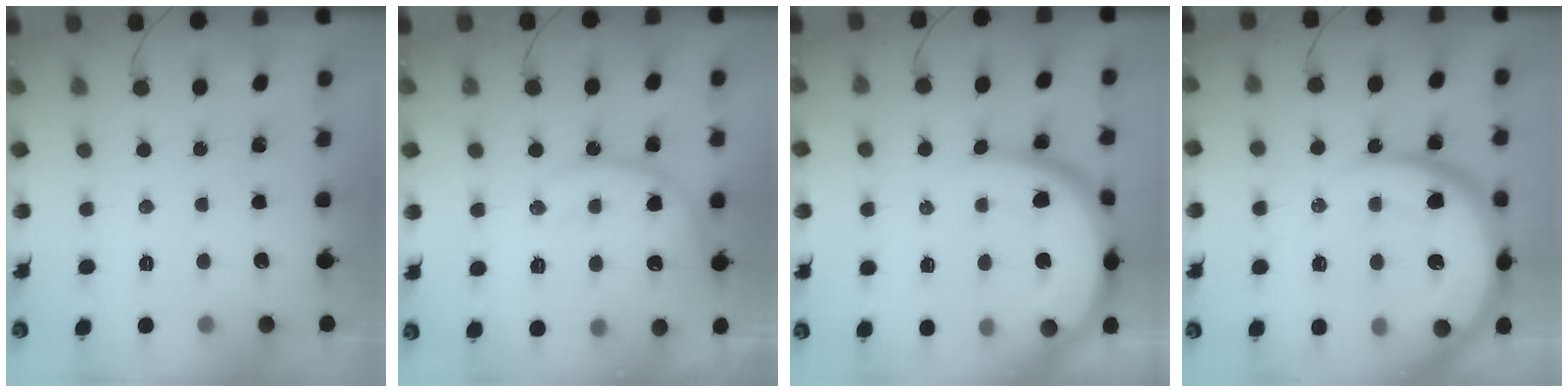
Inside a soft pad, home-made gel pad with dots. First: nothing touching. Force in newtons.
{"total": 13.6, "press": 13.5, "slide": 1.3}
{"total": 15.1, "press": 15.0, "slide": 1.9}
{"total": 20.9, "press": 20.8, "slide": 1.8}